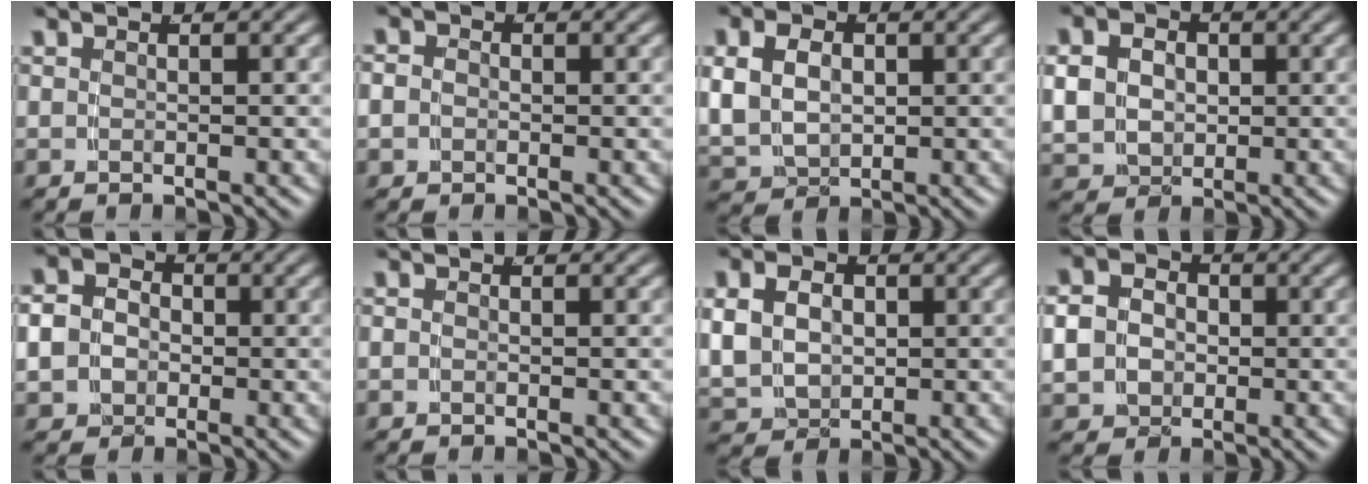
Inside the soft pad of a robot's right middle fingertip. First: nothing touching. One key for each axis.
{"total": 2.3, "fx": -0.3, "fy": 2.2, "fz": 0.7, "tx": -0.024, "ty": -0.006, "tz": -0.008}
{"total": 6.9, "fx": 0.5, "fy": 5.8, "fz": 3.8, "tx": -0.085, "ty": -0.020, "tz": 0.016}
{"total": 5.6, "fx": 0.1, "fy": 4.8, "fz": 2.9, "tx": -0.068, "ty": -0.020, "tz": 0.010}
{"total": 8.9, "fx": -0.3, "fy": 8.1, "fz": 3.8, "tx": -0.088, "ty": -0.022, "tz": -0.015}
{"total": 0.9, "fx": -0.3, "fy": 0.8, "fz": 0.2, "tx": -0.007, "ty": -0.001, "tz": -0.009}
{"total": 6.2, "fx": 0.3, "fy": 5.3, "fz": 3.4, "tx": -0.075, "ty": -0.026, "tz": 0.015}
{"total": 8.0, "fx": 0.0, "fy": 7.0, "fz": 3.8, "tx": -0.085, "ty": -0.020, "tz": -0.004}